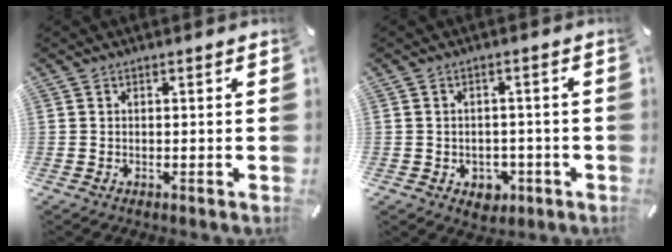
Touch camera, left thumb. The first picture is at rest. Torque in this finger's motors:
{"motor_torque": [-0.02, 0.03, 0.10, -0.05, 0.01]}